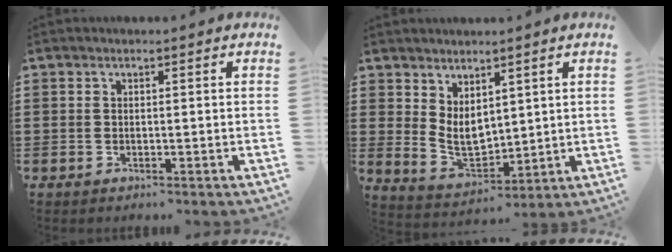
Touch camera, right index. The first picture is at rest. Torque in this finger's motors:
{"motor_torque": [2.14, 0.00, 0.24, 0.12]}